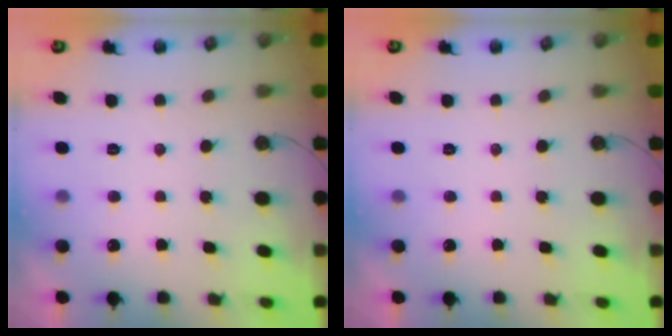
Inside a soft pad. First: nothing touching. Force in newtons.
{"total": 0.0}